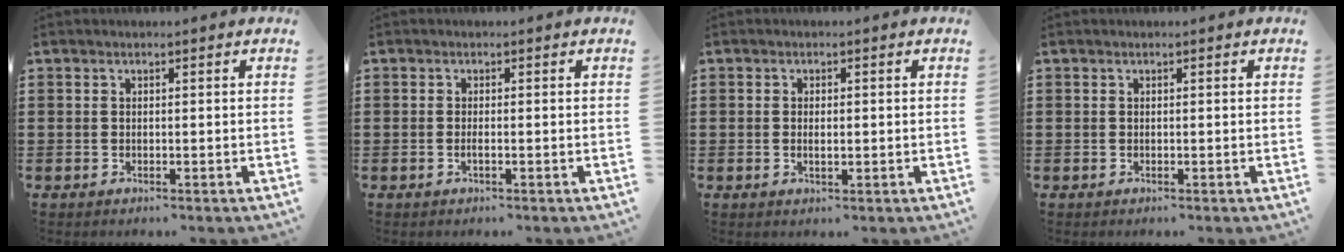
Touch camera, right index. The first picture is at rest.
{"total": 0.9, "force": [-0.4, 0.1, 0.8], "torque": [-0.015, -0.003, -0.007]}
{"total": 1.5, "force": [-0.1, 0.6, 1.4], "torque": [-0.026, 0.002, -0.003]}
{"total": 0.0}